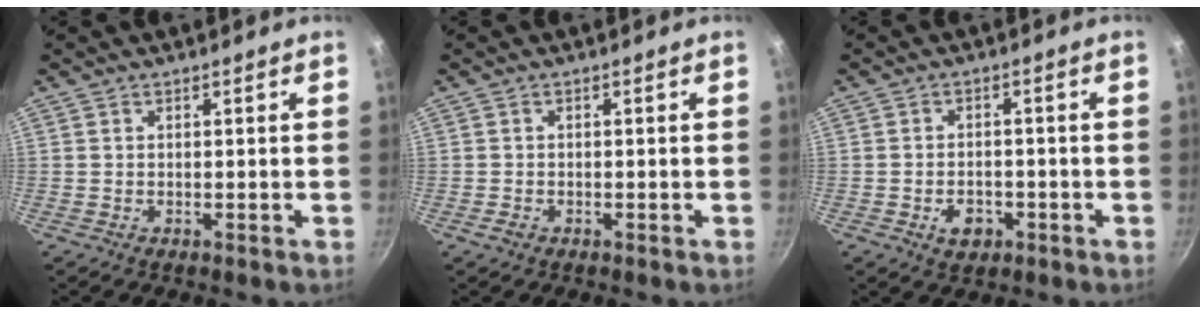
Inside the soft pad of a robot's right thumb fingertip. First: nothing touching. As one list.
[{"total": 1.3, "force": [-0.7, 0.9, 0.5], "torque": [-0.008, 0.003, -0.013]}, {"total": 4.6, "force": [-1.9, 3.3, 2.7], "torque": [-0.031, 0.013, -0.025]}]